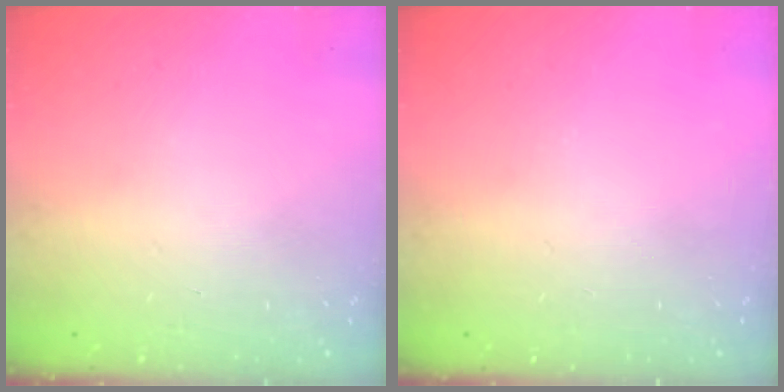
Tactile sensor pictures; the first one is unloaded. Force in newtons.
{"total": 0.0}